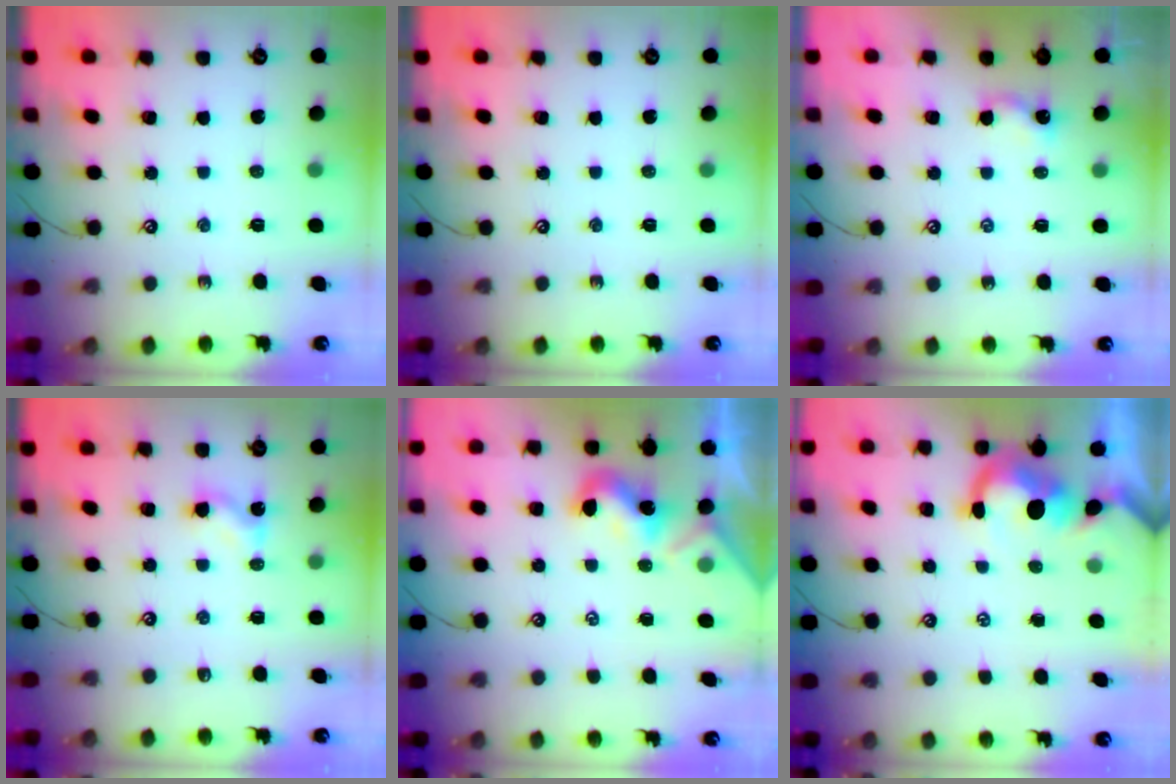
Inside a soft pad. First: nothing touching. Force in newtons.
{"total": 0.0}
{"total": 1.7, "press": 1.6, "slide": 0.3}
{"total": 3.6, "press": 3.6, "slide": 0.3}
{"total": 2.0, "press": 2.0, "slide": 0.5}
{"total": 2.8, "press": 2.6, "slide": 0.9}